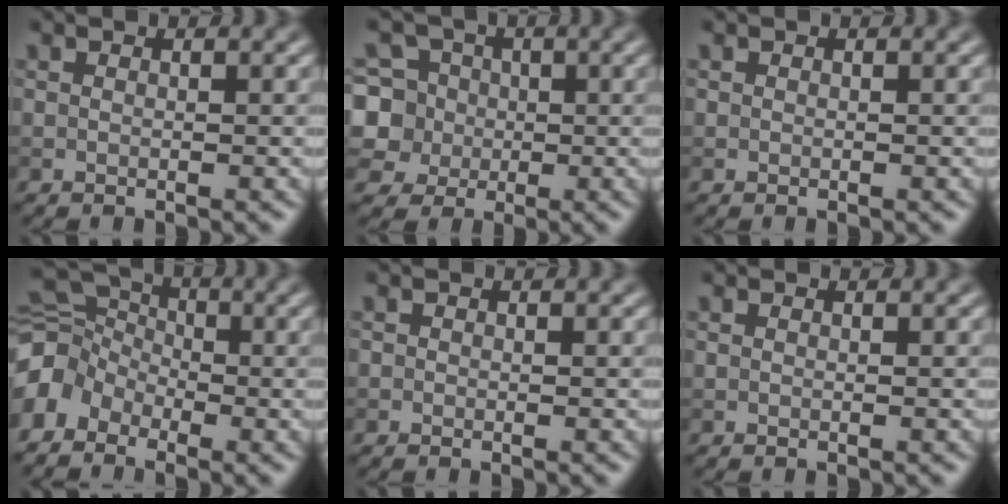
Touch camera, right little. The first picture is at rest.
{"total": 7.9, "force": [0.7, 7.4, 2.8], "torque": [-0.060, 0.031, -0.004]}
{"total": 0.0}
{"total": 4.9, "force": [-2.8, 3.2, 2.3], "torque": [-0.042, 0.013, -0.077]}
{"total": 0.0}
{"total": 0.0}